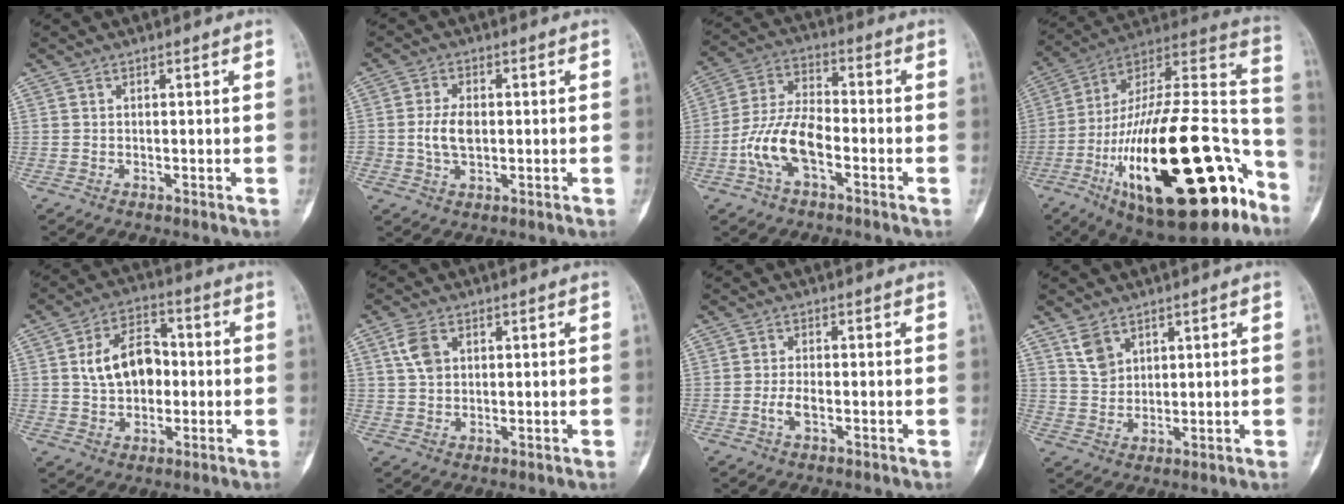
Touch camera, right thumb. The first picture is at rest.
{"total": 5.5, "force": [-0.4, 3.3, 4.3], "torque": [-0.083, 0.005, -0.006]}
{"total": 11.0, "force": [-3.8, 5.4, 8.9], "torque": [-0.180, 0.036, -0.077]}
{"total": 37.7, "force": [-15.8, 14.6, 31.0], "torque": [-0.449, 0.065, -0.249]}
{"total": 11.4, "force": [0.6, 7.7, 8.3], "torque": [-0.116, 0.020, 0.006]}
{"total": 4.6, "force": [1.7, 3.1, 3.0], "torque": [-0.051, 0.003, 0.034]}
{"total": 2.6, "force": [-0.8, 1.1, 2.2], "torque": [-0.049, 0.006, -0.015]}
{"total": 4.6, "force": [2.9, 2.9, 2.0], "torque": [-0.020, -0.017, 0.064]}